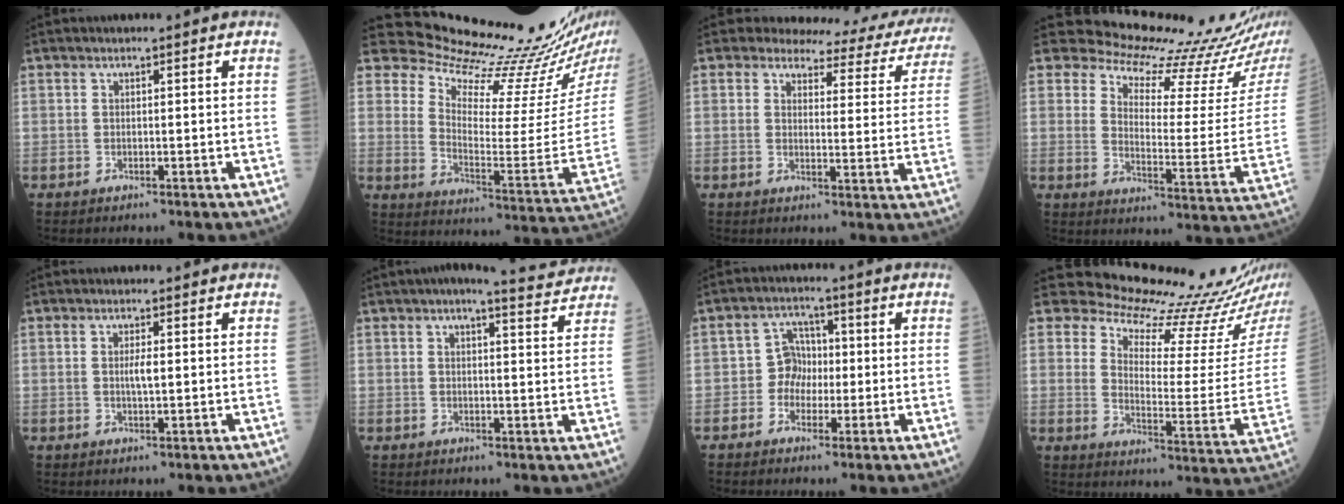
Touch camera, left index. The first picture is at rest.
{"total": 19.5, "force": [18.8, -0.5, 5.0], "torque": [-0.099, -0.125, 0.256]}
{"total": 15.1, "force": [14.4, 3.9, 2.3], "torque": [0.001, -0.058, 0.133]}
{"total": 15.1, "force": [14.6, 0.2, 3.8], "torque": [-0.066, -0.094, 0.184]}
{"total": 1.8, "force": [0.3, 0.2, 1.8], "torque": [-0.036, 0.000, 0.005]}
{"total": 7.4, "force": [6.7, 0.5, 3.0], "torque": [-0.043, 0.010, 0.069]}
{"total": 4.1, "force": [-0.5, 3.7, 1.6], "torque": [-0.024, 0.012, -0.018]}
{"total": 16.4, "force": [15.9, 0.2, 4.0], "torque": [-0.068, -0.100, 0.204]}